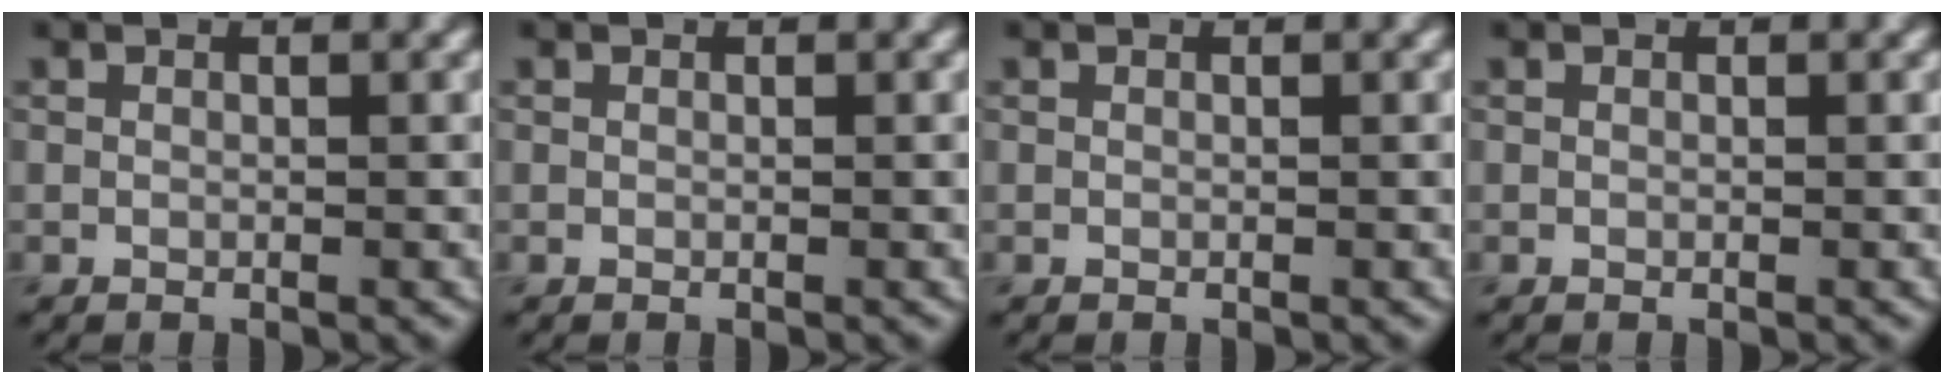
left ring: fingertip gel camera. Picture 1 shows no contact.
{"total": 0.0}
{"total": 0.0}
{"total": 0.0}